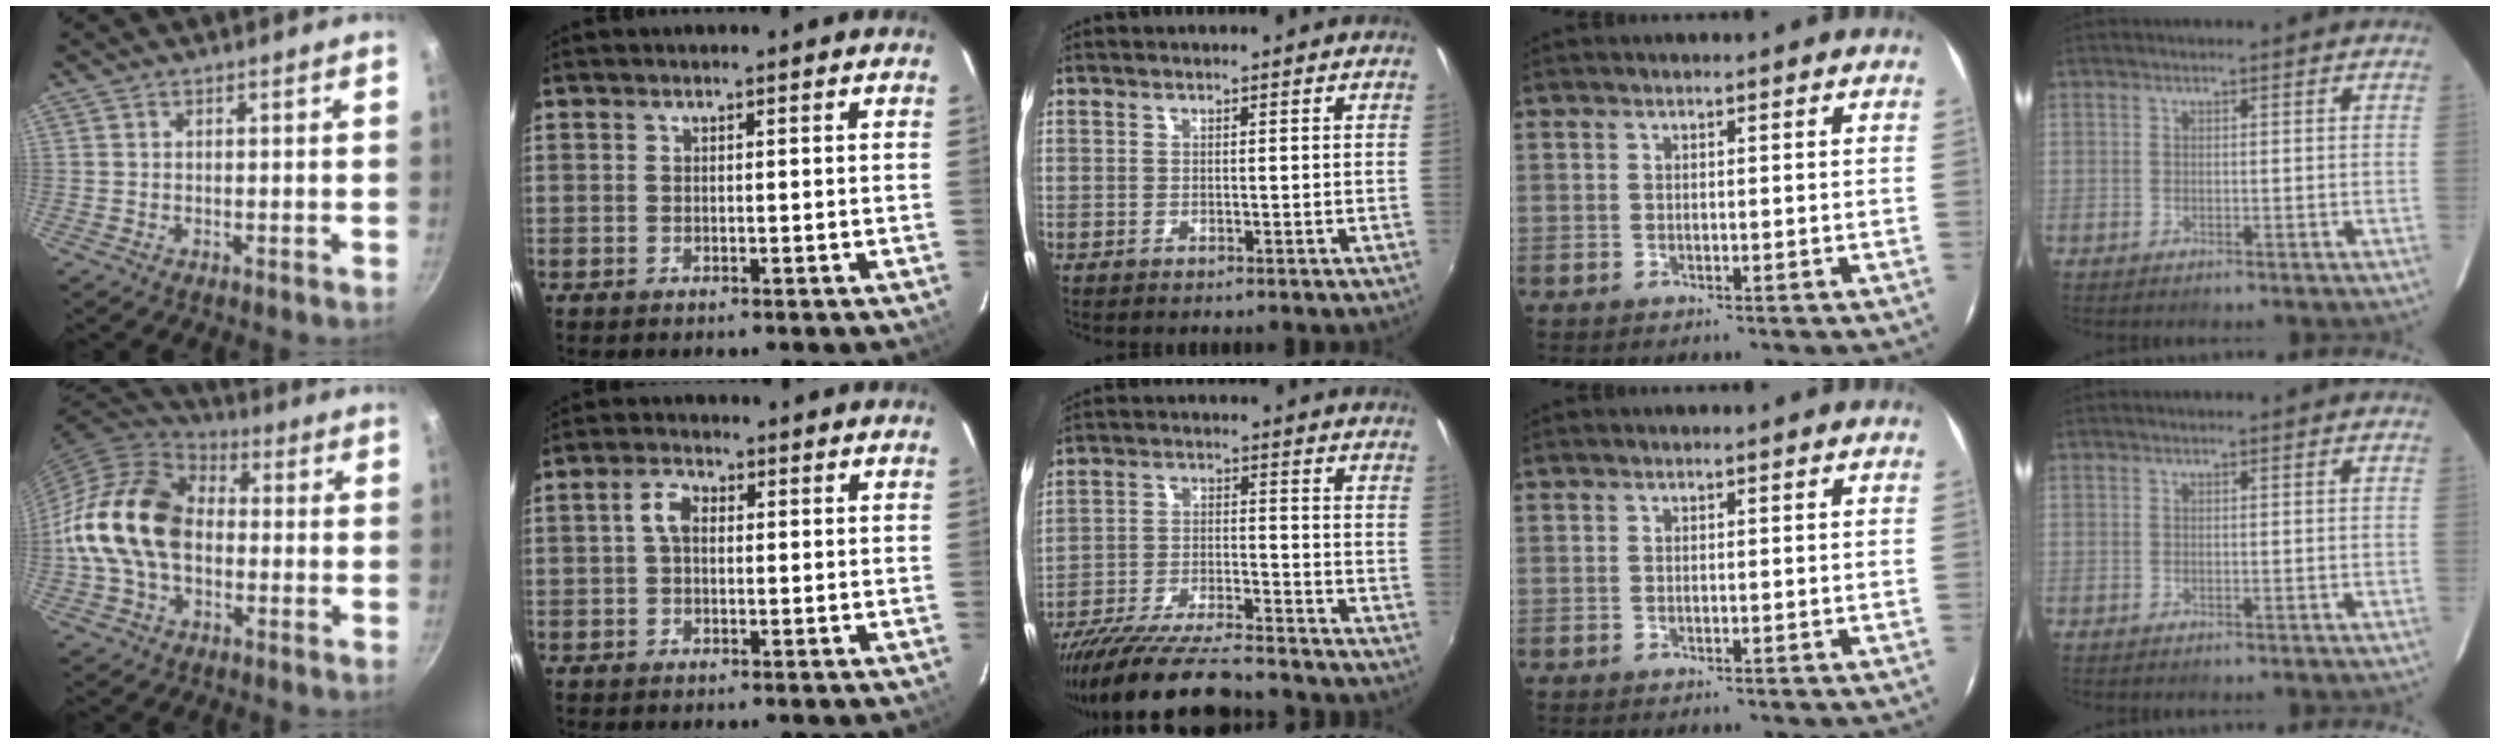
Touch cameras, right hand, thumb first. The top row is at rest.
{"thumb": {"total": 18.1, "force": [-1.1, 12.7, 12.9], "torque": [-0.220, 0.035, -0.036]}, "index": {"total": 3.3, "force": [0.2, 2.2, 2.5], "torque": [-0.050, 0.012, 0.003]}, "middle": {"total": 17.1, "force": [-15.0, 2.6, 7.8], "torque": [-0.157, -0.034, -0.247]}}